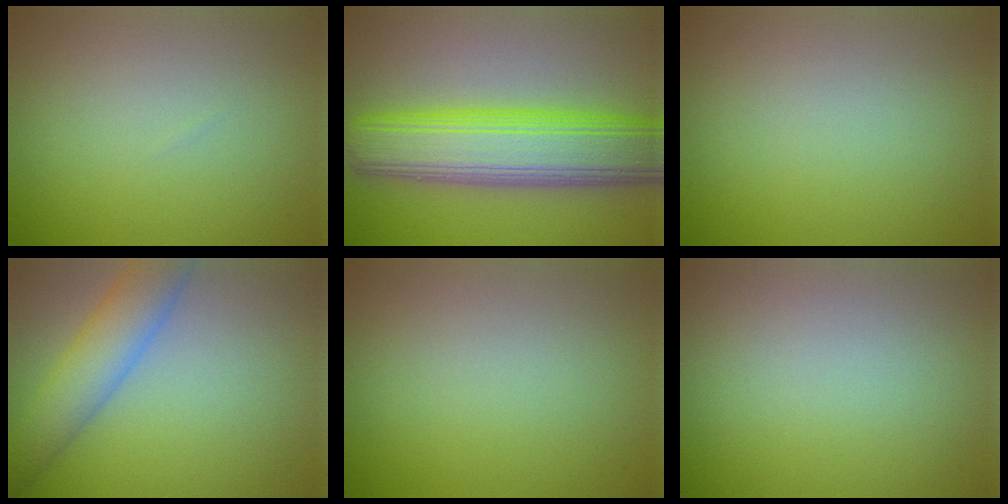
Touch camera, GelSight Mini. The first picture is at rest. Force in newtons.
{"total": 9.6, "press": 9.6, "slide": 0.2}
{"total": 0.0}
{"total": 5.2, "press": 5.2, "slide": 0.3}
{"total": 0.0}
{"total": 0.0}